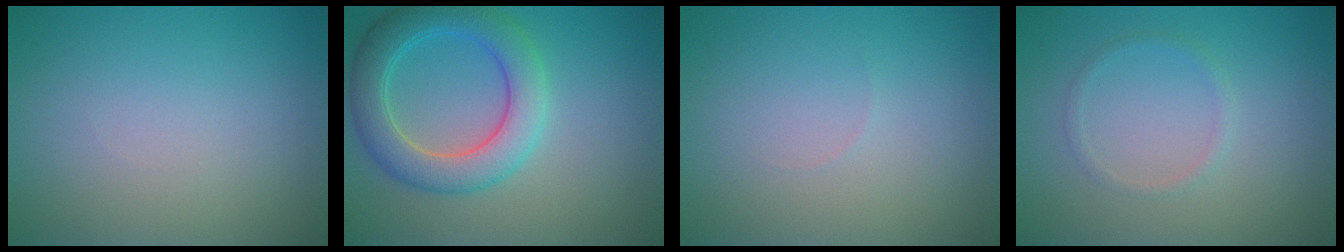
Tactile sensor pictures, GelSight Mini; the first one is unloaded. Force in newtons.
{"total": 5.8, "press": 5.8, "slide": 0.2}
{"total": 0.0}
{"total": 1.0, "press": 0.9, "slide": 0.0}